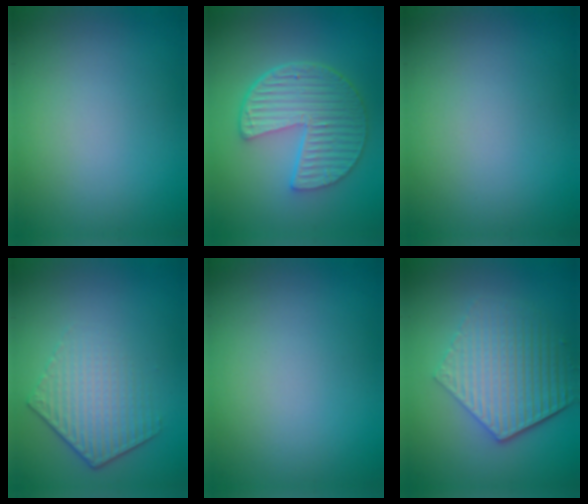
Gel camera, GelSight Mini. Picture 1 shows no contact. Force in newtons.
{"total": 6.3, "press": 4.7, "slide": 4.1}
{"total": 0.0}
{"total": 4.5, "press": 3.2, "slide": 3.1}
{"total": 0.0}
{"total": 6.2, "press": 4.5, "slide": 4.2}